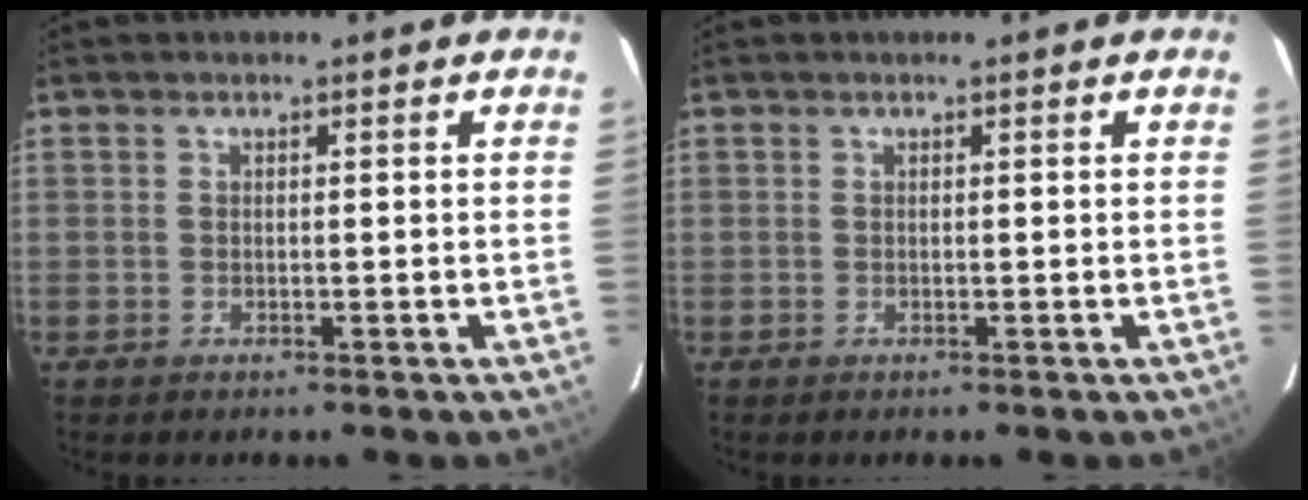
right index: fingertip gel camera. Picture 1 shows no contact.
{"total": 0.0}